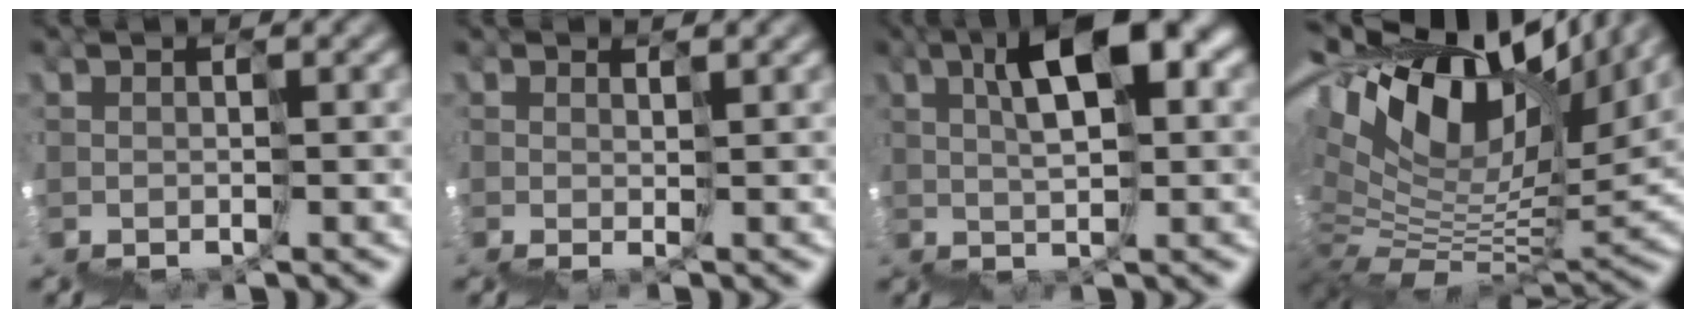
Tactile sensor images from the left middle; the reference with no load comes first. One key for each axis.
{"total": 1.5, "fx": 0.7, "fy": 0.4, "fz": 1.3, "tx": -0.002, "ty": 0.000, "tz": 0.020}
{"total": 7.8, "fx": 3.6, "fy": 2.6, "fz": 6.5, "tx": -0.093, "ty": 0.033, "tz": 0.052}
{"total": 11.5, "fx": 7.5, "fy": 4.7, "fz": 7.2, "tx": -0.132, "ty": 0.045, "tz": 0.127}